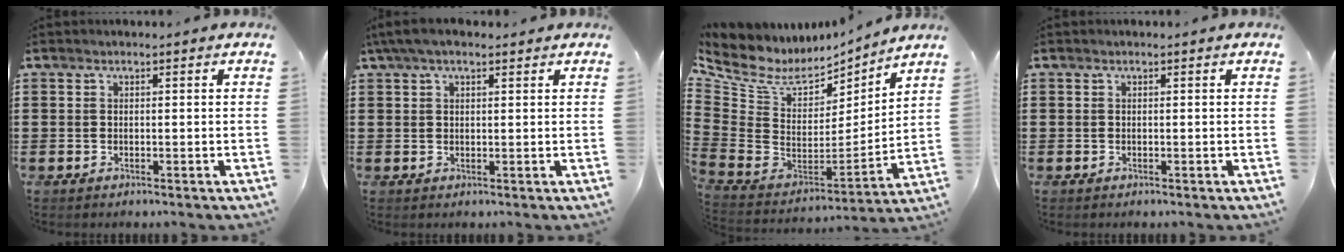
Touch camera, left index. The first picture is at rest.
{"total": 3.2, "force": [2.0, 1.1, 2.3], "torque": [-0.049, 0.008, 0.037]}
{"total": 7.0, "force": [5.1, 4.2, 2.2], "torque": [-0.088, -0.047, 0.087]}
{"total": 0.0}